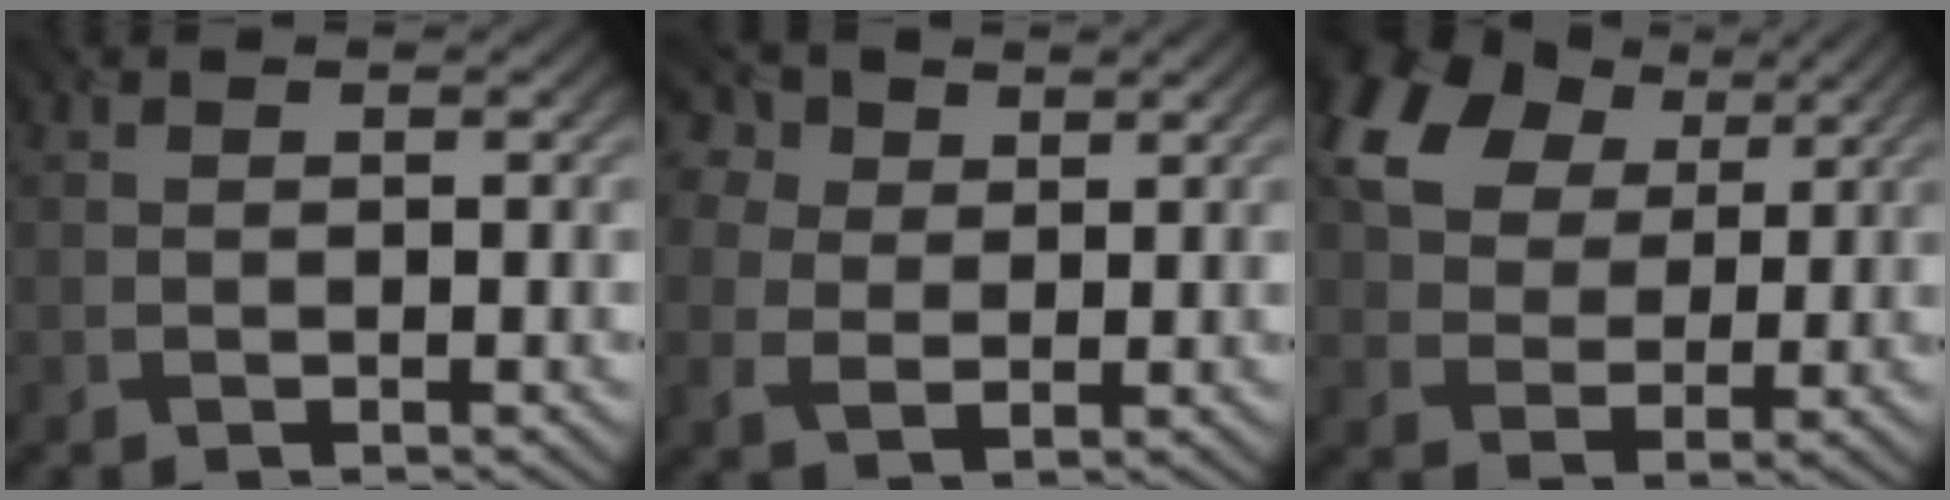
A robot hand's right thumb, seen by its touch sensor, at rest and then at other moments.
{"total": 6.7, "force": [3.3, 4.7, 3.4], "torque": [-0.125, 0.023, 0.057]}
{"total": 12.9, "force": [6.0, 8.5, 7.6], "torque": [-0.172, 0.021, 0.106]}